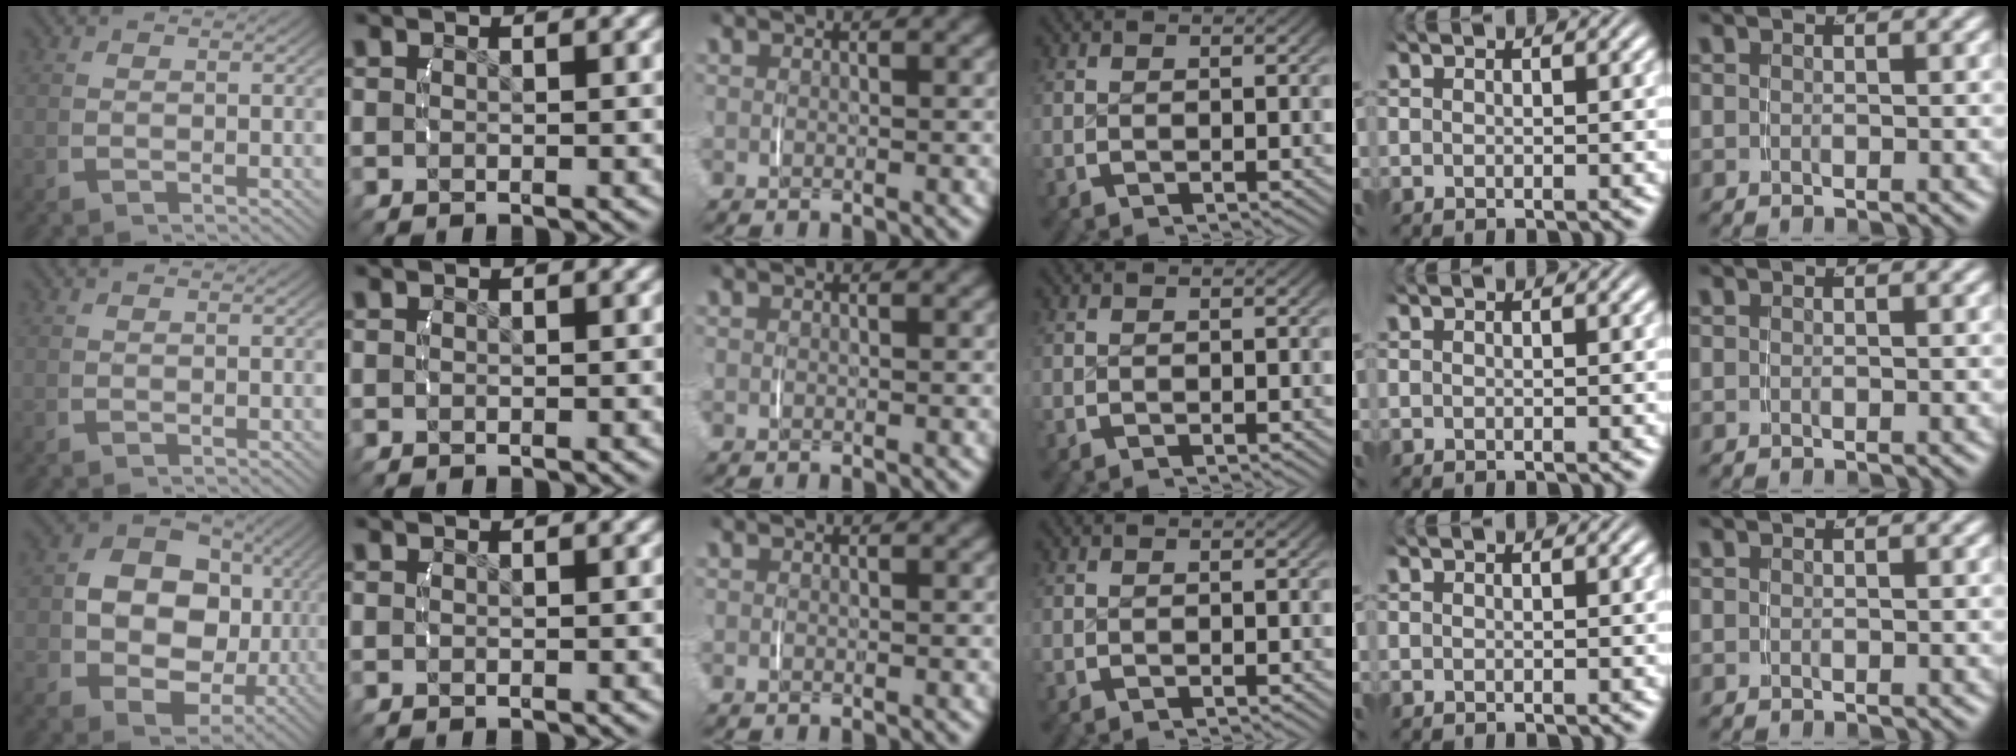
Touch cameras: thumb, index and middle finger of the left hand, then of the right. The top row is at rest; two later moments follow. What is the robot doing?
{"motion": "lift_and_place", "object": "backpack"}